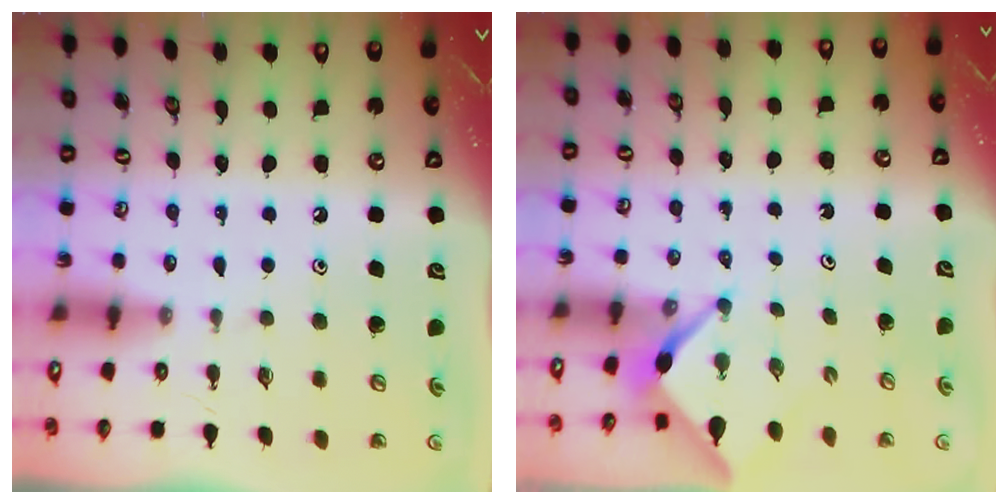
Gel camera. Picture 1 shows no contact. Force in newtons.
{"total": 2.6, "press": 2.6, "slide": 0.3}